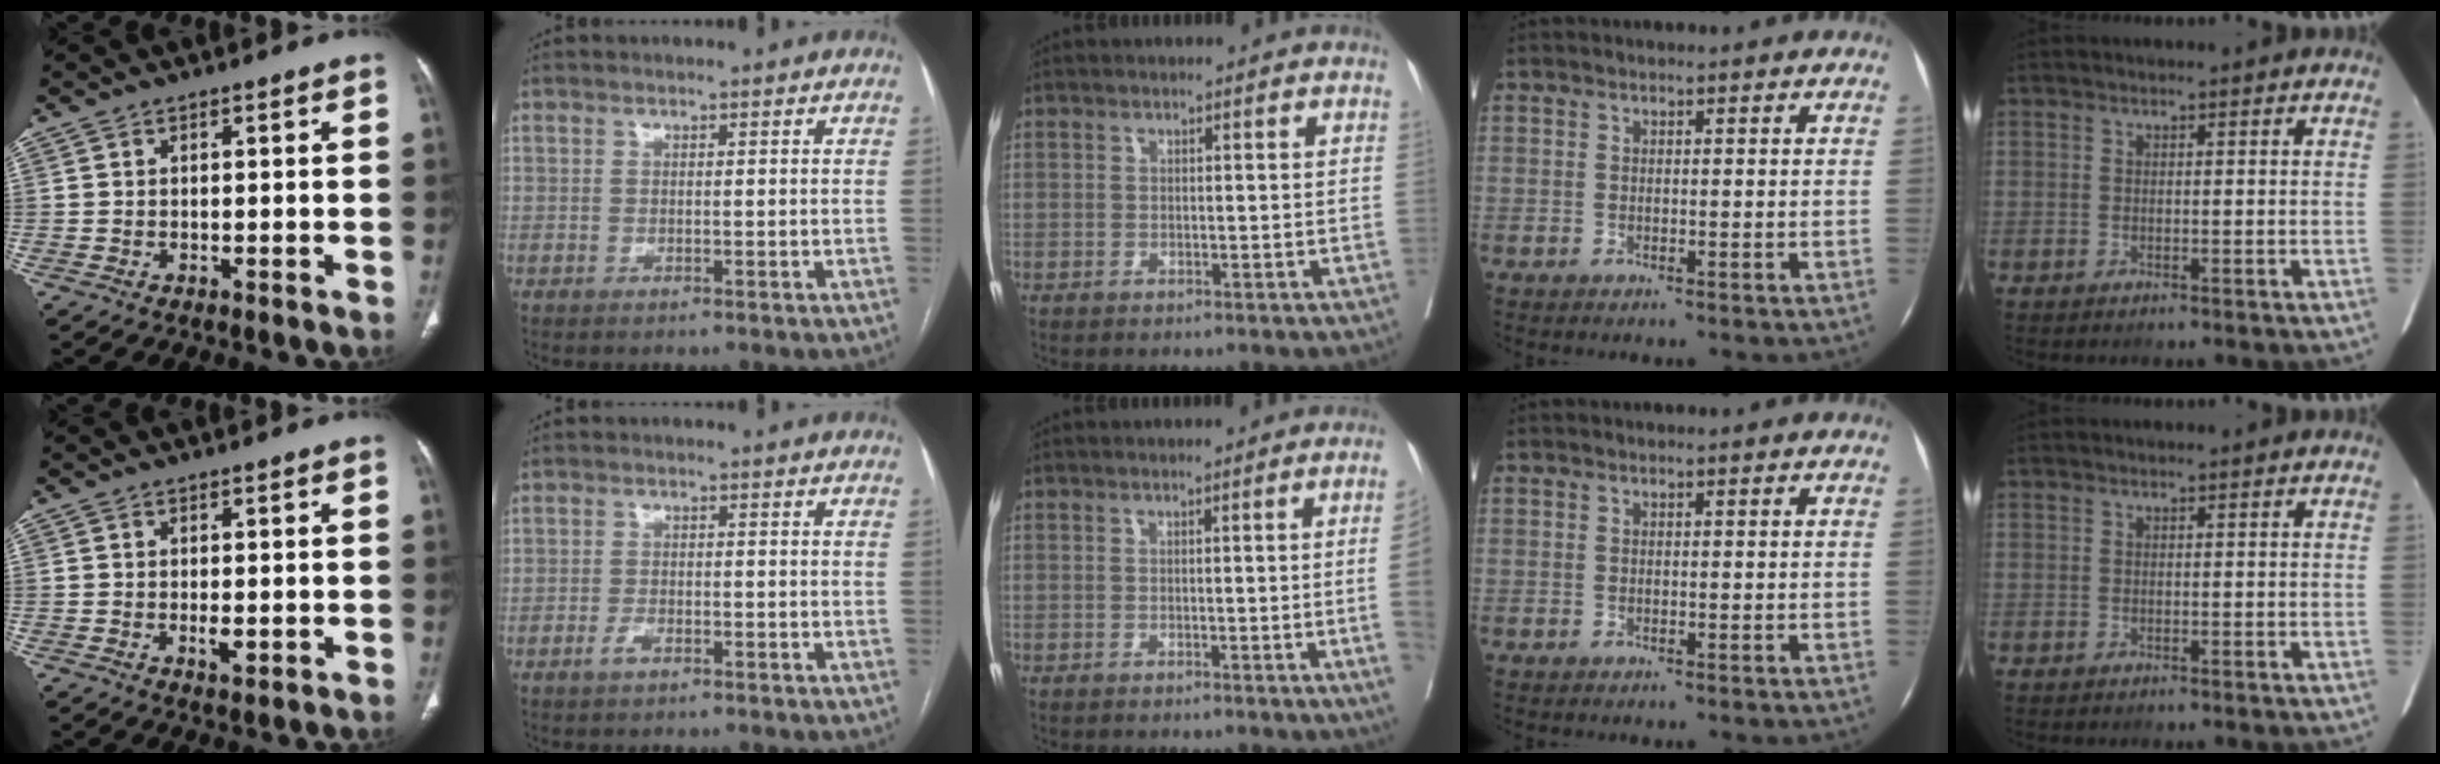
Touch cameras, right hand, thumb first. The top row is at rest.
{"thumb": {"total": 2.4, "force": [-0.6, 1.1, 2.0], "torque": [-0.035, -0.003, -0.007]}, "index": {"total": 1.6, "force": [-1.0, 0.6, 1.2], "torque": [-0.022, 0.001, -0.018]}, "middle": {"total": 4.5, "force": [-0.7, -1.6, 4.1], "torque": [-0.043, -0.008, -0.009]}}